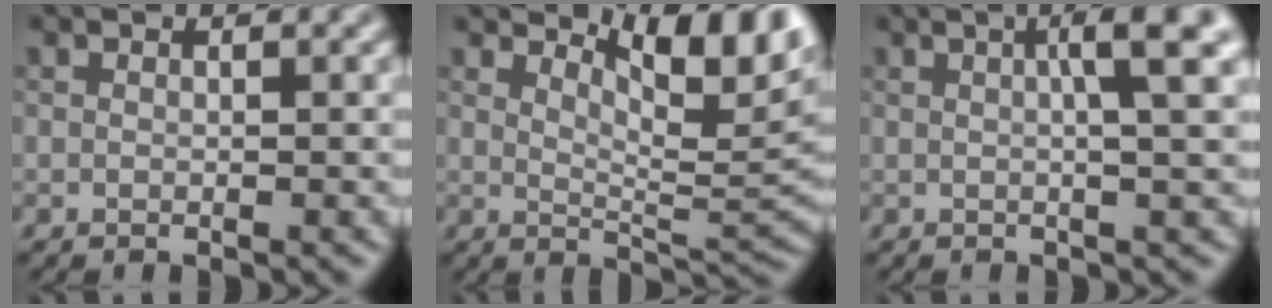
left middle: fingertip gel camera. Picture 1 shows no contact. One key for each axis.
{"total": 7.5, "fx": 4.4, "fy": 2.2, "fz": 5.7, "tx": -0.083, "ty": -0.006, "tz": 0.075}
{"total": 4.9, "fx": 1.2, "fy": 0.8, "fz": 4.7, "tx": -0.062, "ty": 0.014, "tz": 0.016}